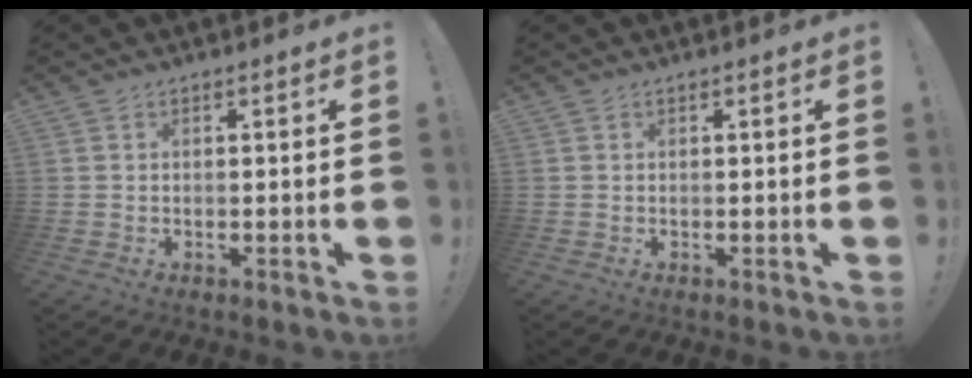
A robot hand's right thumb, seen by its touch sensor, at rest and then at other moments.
{"total": 0.0}